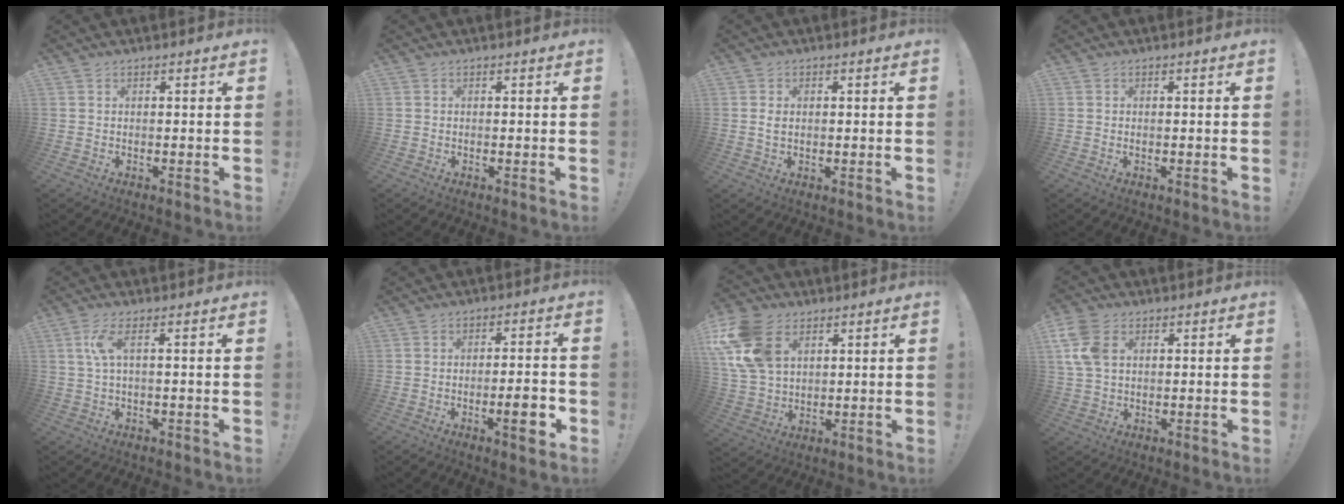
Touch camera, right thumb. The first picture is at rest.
{"total": 0.0}
{"total": 1.8, "force": [0.4, 1.1, 1.4], "torque": [-0.012, -0.002, 0.004]}
{"total": 0.0}
{"total": 5.3, "force": [1.2, 1.1, 5.1], "torque": [-0.089, -0.003, 0.020]}
{"total": 8.0, "force": [-2.9, 1.4, 7.3], "torque": [-0.092, 0.001, -0.047]}
{"total": 17.1, "force": [6.5, 12.0, 10.4], "torque": [-0.214, -0.022, 0.125]}
{"total": 9.2, "force": [2.7, 6.4, 6.0], "torque": [-0.136, 0.004, 0.053]}